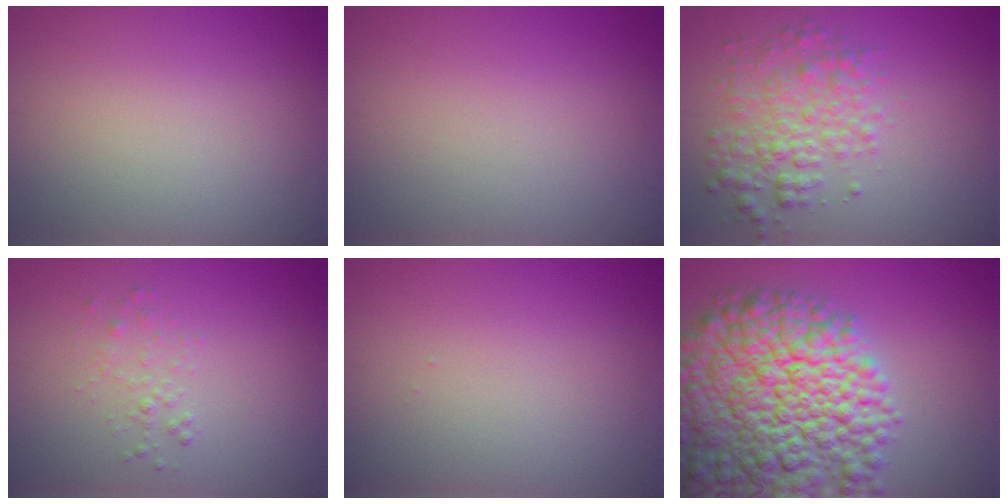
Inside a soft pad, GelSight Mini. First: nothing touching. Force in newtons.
{"total": 0.0}
{"total": 4.0, "press": 4.0, "slide": 0.0}
{"total": 1.1, "press": 1.1, "slide": 0.1}
{"total": 0.0}
{"total": 14.6, "press": 14.6, "slide": 0.8}